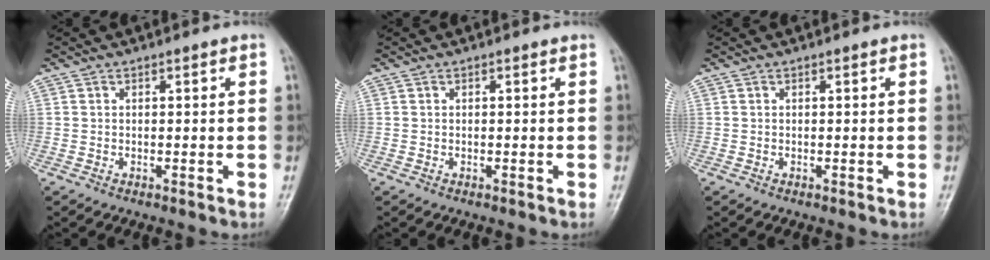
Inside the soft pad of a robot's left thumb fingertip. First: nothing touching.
{"total": 0.0}
{"total": 0.0}